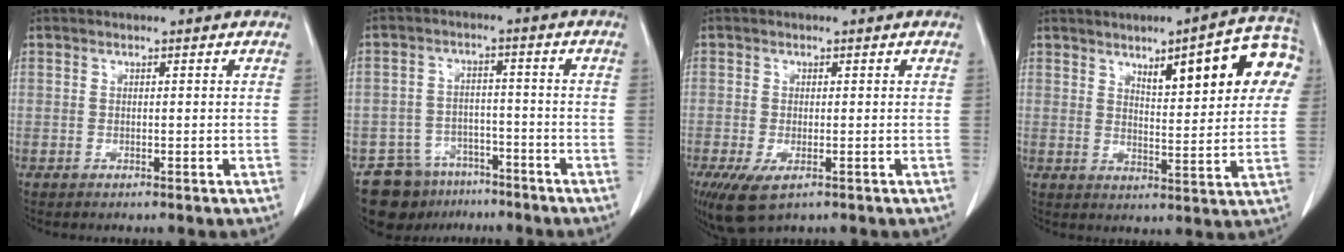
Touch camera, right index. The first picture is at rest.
{"total": 8.6, "force": [-6.4, 5.6, 0.9], "torque": [-0.009, 0.024, -0.100]}
{"total": 6.5, "force": [-3.4, 2.8, 4.7], "torque": [-0.089, -0.018, -0.055]}
{"total": 14.3, "force": [5.6, 3.1, 12.8], "torque": [-0.164, 0.021, 0.072]}